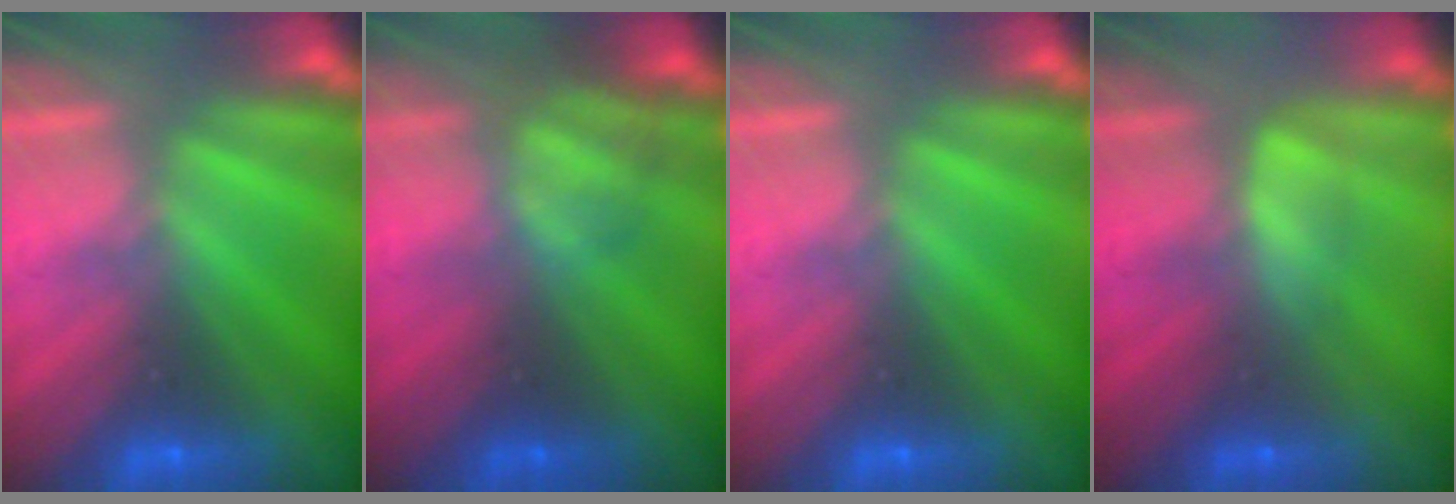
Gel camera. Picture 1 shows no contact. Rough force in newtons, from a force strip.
{"total": 2.3}
{"total": 0.0}
{"total": 2.5}